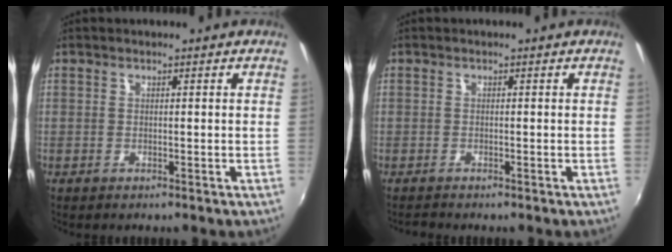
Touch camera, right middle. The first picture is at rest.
{"total": 1.2, "force": [-1.1, 0.0, 0.4], "torque": [-0.009, -0.004, -0.021]}